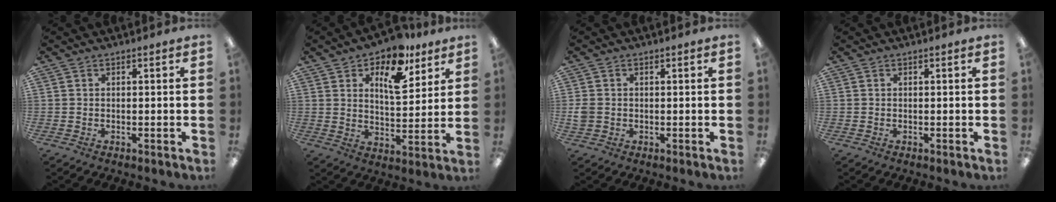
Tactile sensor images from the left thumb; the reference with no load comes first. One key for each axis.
{"total": 12.5, "fx": 7.7, "fy": 6.1, "fz": 7.7, "tx": -0.107, "ty": -0.034, "tz": 0.129}
{"total": 2.5, "fx": -0.2, "fy": 2.3, "fz": 1.1, "tx": -0.010, "ty": 0.002, "tz": -0.005}
{"total": 0.0}